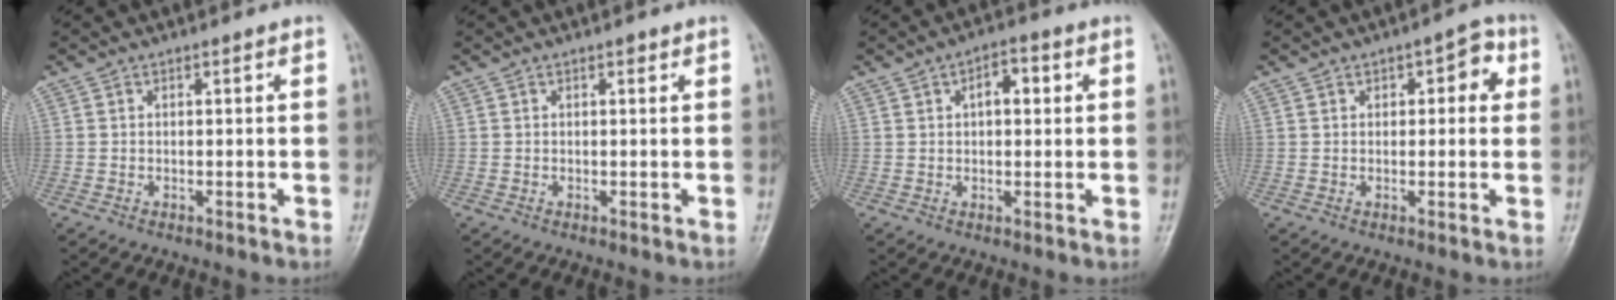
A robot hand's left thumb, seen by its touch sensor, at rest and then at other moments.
{"total": 0.7, "force": [0.4, 0.4, 0.4], "torque": [-0.001, -0.002, 0.004]}
{"total": 4.9, "force": [1.4, 2.8, 3.8], "torque": [-0.039, 0.007, 0.016]}
{"total": 4.9, "force": [1.6, 2.8, 3.7], "torque": [-0.017, 0.003, 0.012]}